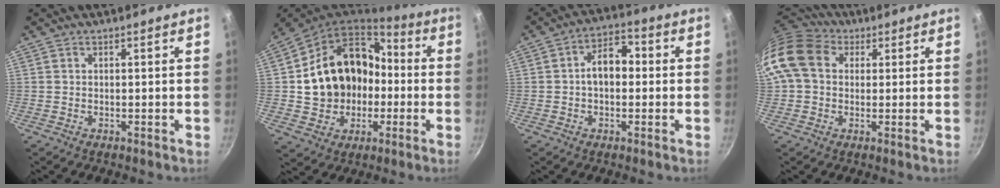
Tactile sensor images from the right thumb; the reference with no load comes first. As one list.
[{"total": 19.9, "force": [-0.9, 16.5, 11.1], "torque": [-0.166, 0.054, -0.004]}, {"total": 7.7, "force": [0.1, 5.2, 5.8], "torque": [-0.055, 0.026, -0.010]}, {"total": 12.2, "force": [2.6, 9.7, 6.8], "torque": [-0.117, 0.024, 0.030]}]